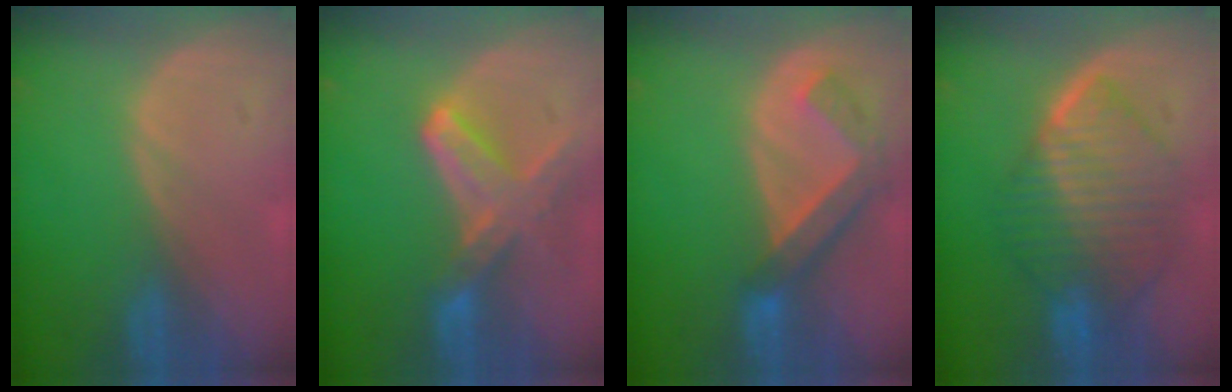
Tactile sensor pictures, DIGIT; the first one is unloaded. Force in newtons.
{"total": 7.9, "press": 7.0, "slide": 3.6}
{"total": 6.2, "press": 6.0, "slide": 1.4}
{"total": 10.2, "press": 10.1, "slide": 1.0}